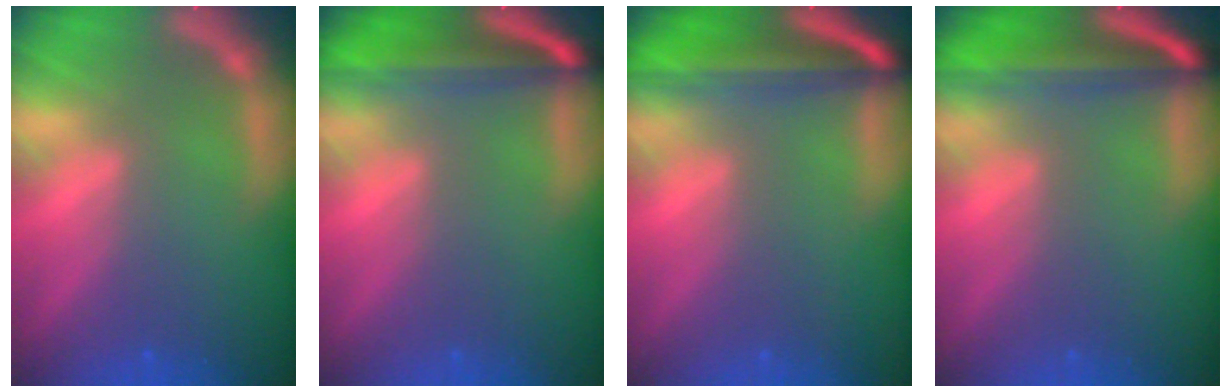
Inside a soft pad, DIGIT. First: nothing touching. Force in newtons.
{"total": 8.0}
{"total": 9.5}
{"total": 9.0}